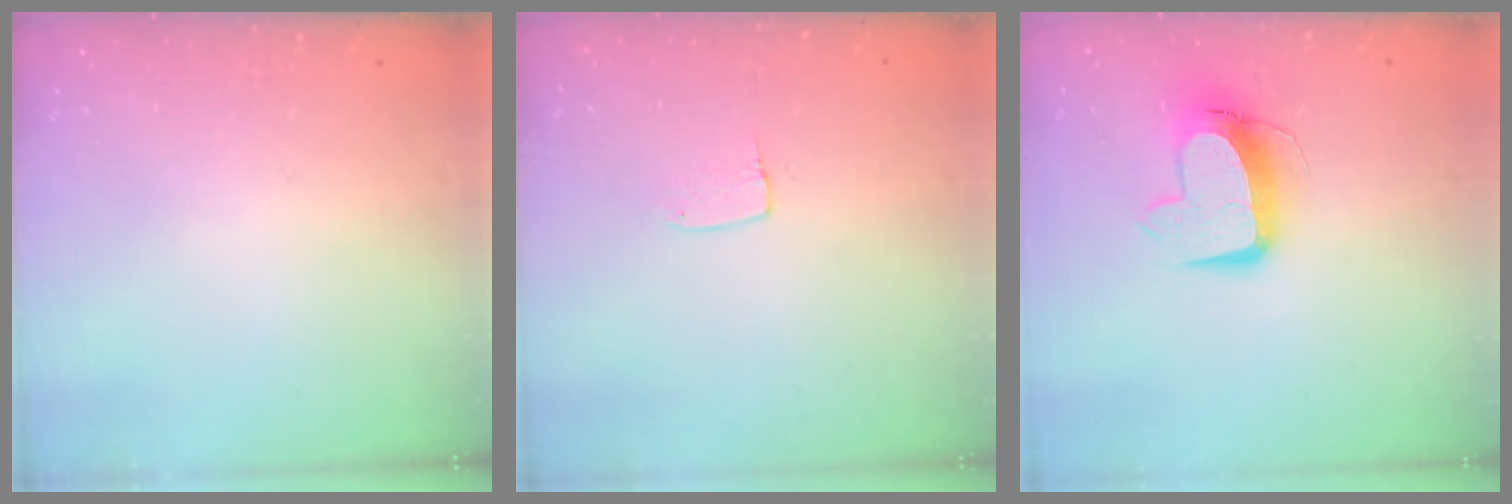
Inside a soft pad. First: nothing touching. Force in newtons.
{"total": 4.3, "press": 4.3, "slide": 0.4}
{"total": 12.1, "press": 12.0, "slide": 1.4}